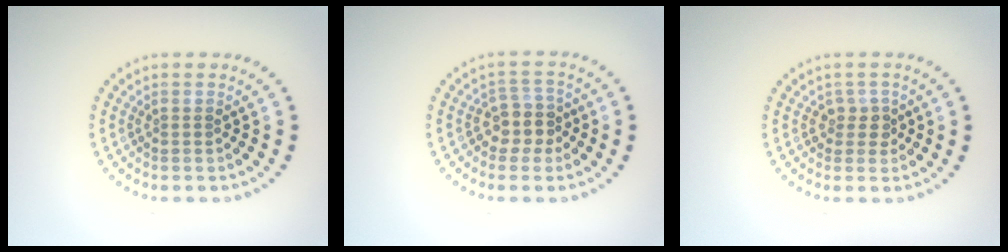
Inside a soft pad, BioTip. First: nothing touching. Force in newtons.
{"total": 2.6, "press": 2.2, "slide": 1.3}
{"total": 1.6, "press": 1.3, "slide": 1.0}